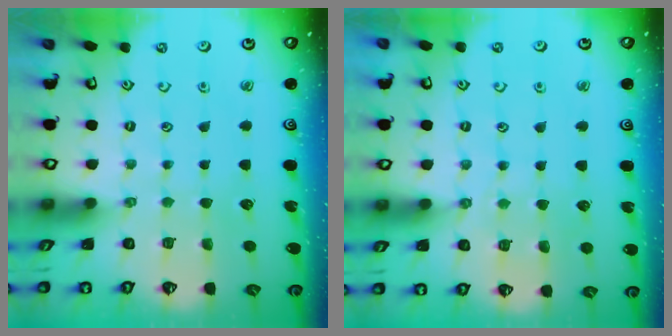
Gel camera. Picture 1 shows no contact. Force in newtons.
{"total": 5.3, "press": 5.3, "slide": 0.6}